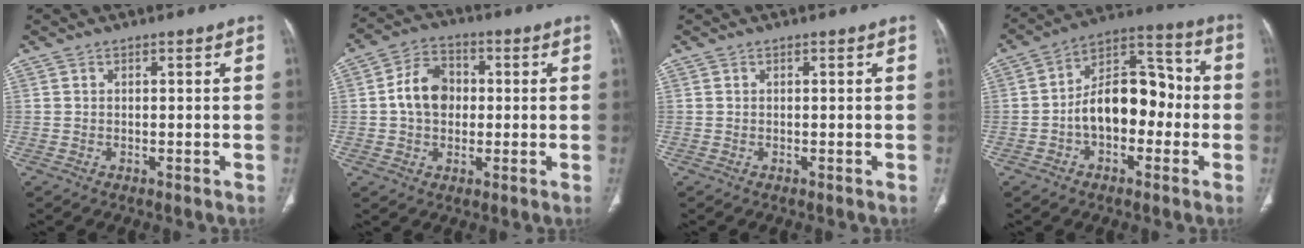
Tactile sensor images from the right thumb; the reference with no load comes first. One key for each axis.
{"total": 9.2, "fx": 0.3, "fy": 7.1, "fz": 5.9, "tx": -0.083, "ty": 0.019, "tz": -0.002}
{"total": 0.0}
{"total": 14.6, "fx": -2.2, "fy": 9.1, "fz": 11.1, "tx": -0.147, "ty": 0.052, "tz": -0.045}